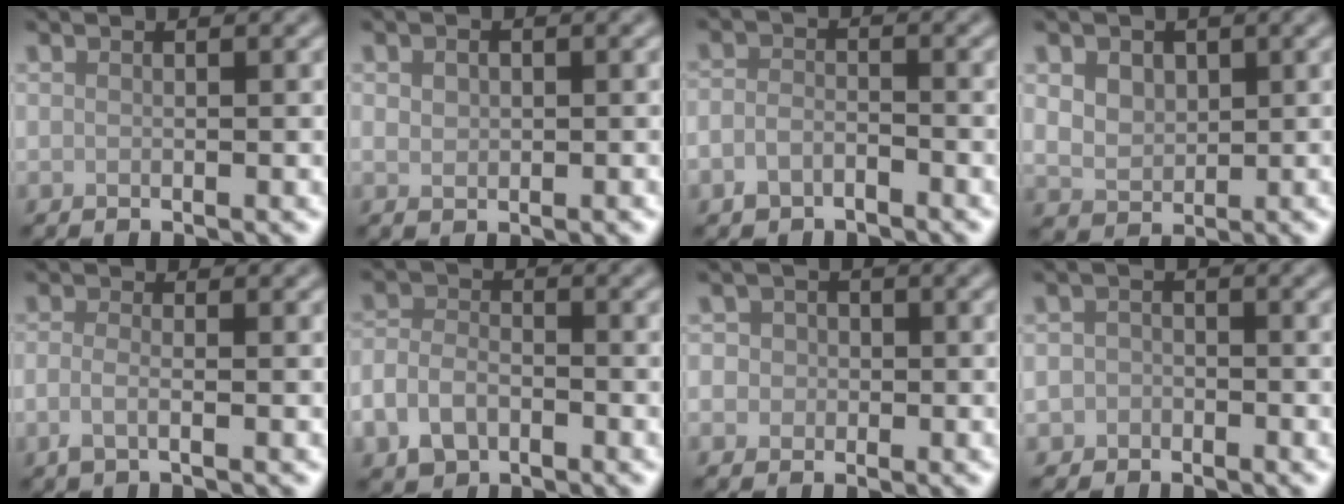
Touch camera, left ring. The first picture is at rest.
{"total": 1.6, "force": [0.1, 1.1, 1.2], "torque": [-0.023, 0.000, 0.003]}
{"total": 2.2, "force": [-1.5, 1.3, 0.9], "torque": [-0.016, 0.003, -0.037]}
{"total": 4.1, "force": [1.5, 3.1, 2.3], "torque": [-0.046, 0.015, 0.025]}
{"total": 1.7, "force": [-0.7, 0.6, 1.5], "torque": [-0.033, -0.005, -0.019]}
{"total": 3.9, "force": [-2.0, 2.6, 2.1], "torque": [-0.047, -0.003, -0.047]}
{"total": 3.6, "force": [-0.1, 3.4, 1.1], "torque": [0.005, 0.020, -0.029]}
{"total": 1.8, "force": [-1.0, 1.5, 0.2], "torque": [0.013, 0.002, -0.025]}